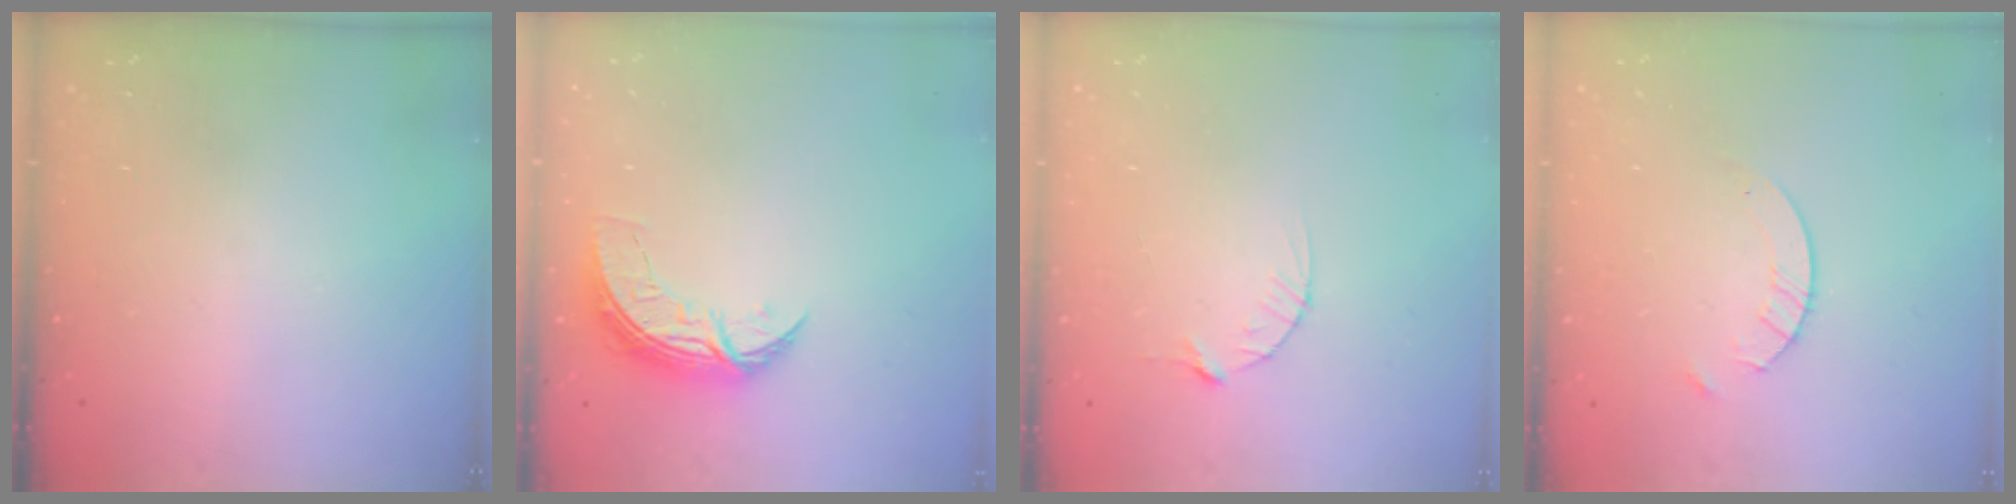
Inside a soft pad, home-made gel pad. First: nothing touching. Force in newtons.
{"total": 7.1, "press": 7.0, "slide": 0.4}
{"total": 4.4, "press": 4.4, "slide": 0.6}
{"total": 4.2, "press": 4.2, "slide": 0.4}